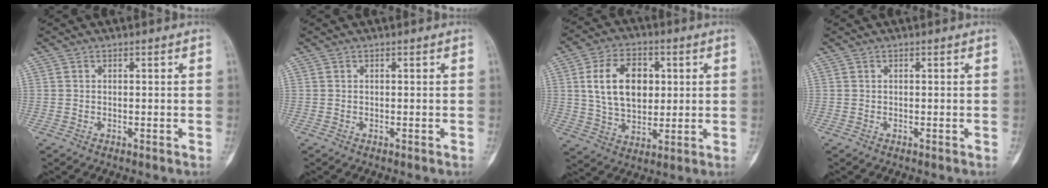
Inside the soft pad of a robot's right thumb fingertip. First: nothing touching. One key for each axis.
{"total": 0.0}
{"total": 13.8, "fx": 2.8, "fy": 9.1, "fz": 10.0, "tx": -0.144, "ty": -0.006, "tz": 0.053}
{"total": 0.0}